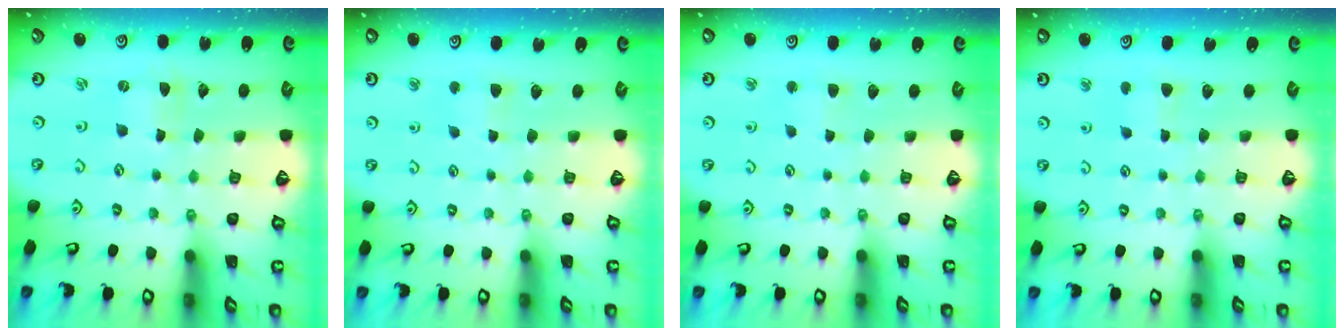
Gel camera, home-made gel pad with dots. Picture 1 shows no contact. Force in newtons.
{"total": 2.8, "press": 2.7, "slide": 0.5}
{"total": 2.8, "press": 2.7, "slide": 0.4}
{"total": 3.2, "press": 3.1, "slide": 0.6}